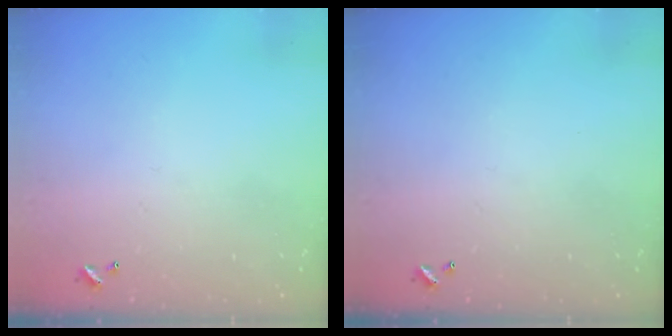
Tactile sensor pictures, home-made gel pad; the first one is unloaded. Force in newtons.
{"total": 0.0}